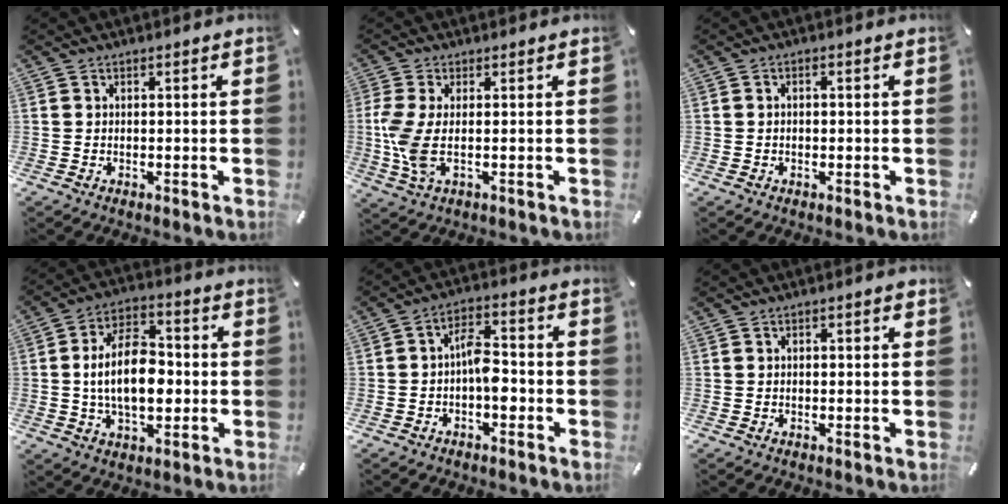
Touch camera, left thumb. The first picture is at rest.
{"total": 7.3, "force": [-0.1, 2.8, 6.8], "torque": [-0.159, -0.018, -0.004]}
{"total": 1.2, "force": [-0.2, 0.8, 0.9], "torque": [-0.018, 0.004, -0.006]}
{"total": 14.5, "force": [-0.8, 8.9, 11.4], "torque": [-0.213, 0.003, -0.017]}
{"total": 7.2, "force": [-2.2, 4.0, 5.6], "torque": [-0.089, 0.019, -0.039]}
{"total": 1.0, "force": [-0.2, 0.6, 0.8], "torque": [-0.013, 0.002, -0.005]}